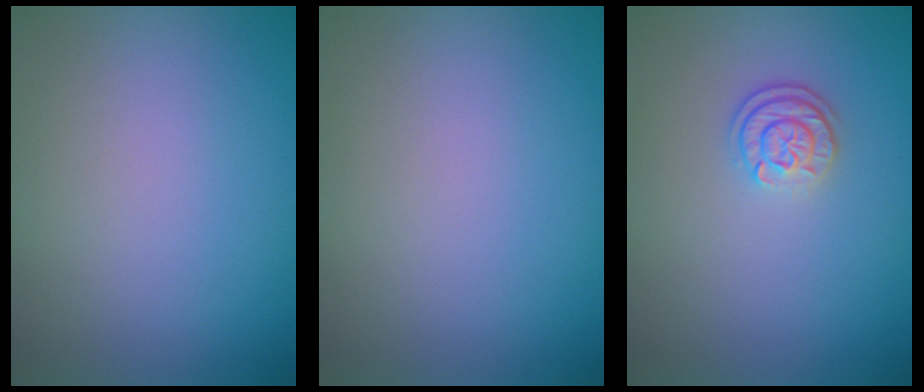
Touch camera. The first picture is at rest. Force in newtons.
{"total": 0.0}
{"total": 2.2, "press": 1.8, "slide": 1.3}